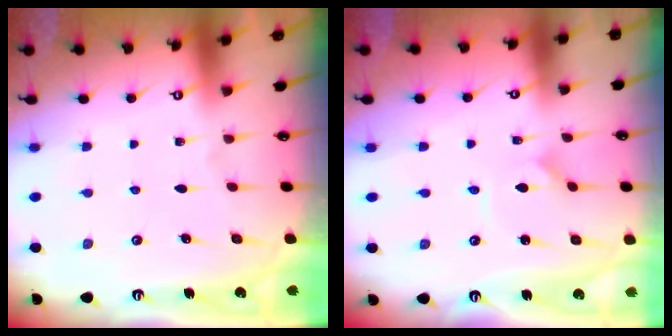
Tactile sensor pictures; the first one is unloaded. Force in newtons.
{"total": 2.3, "press": 2.3, "slide": 0.2}